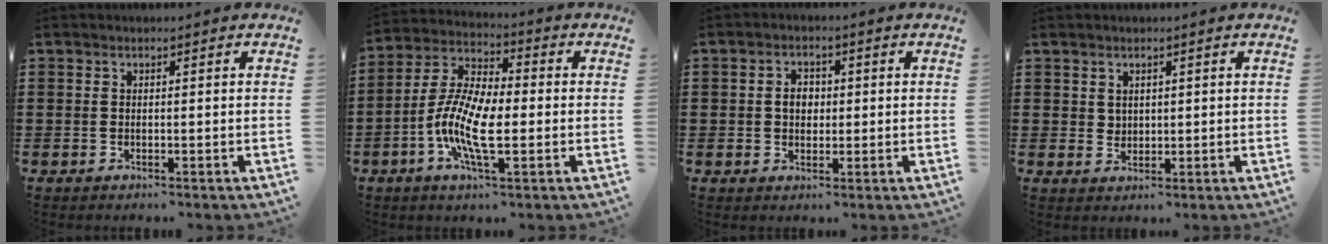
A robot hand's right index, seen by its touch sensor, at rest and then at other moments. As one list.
[{"total": 10.5, "force": [-2.9, 3.8, 9.3], "torque": [-0.219, -0.013, -0.062]}, {"total": 2.9, "force": [0.1, 2.2, 1.9], "torque": [-0.043, 0.009, -0.001]}, {"total": 1.9, "force": [1.4, 1.4, 0.2], "torque": [-0.009, 0.006, 0.027]}]